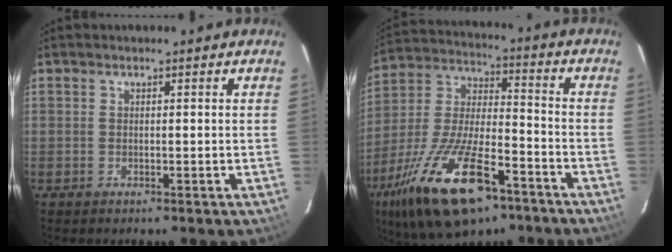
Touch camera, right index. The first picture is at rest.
{"total": 23.3, "force": [-13.5, 8.8, 16.8], "torque": [-0.337, -0.030, -0.234]}